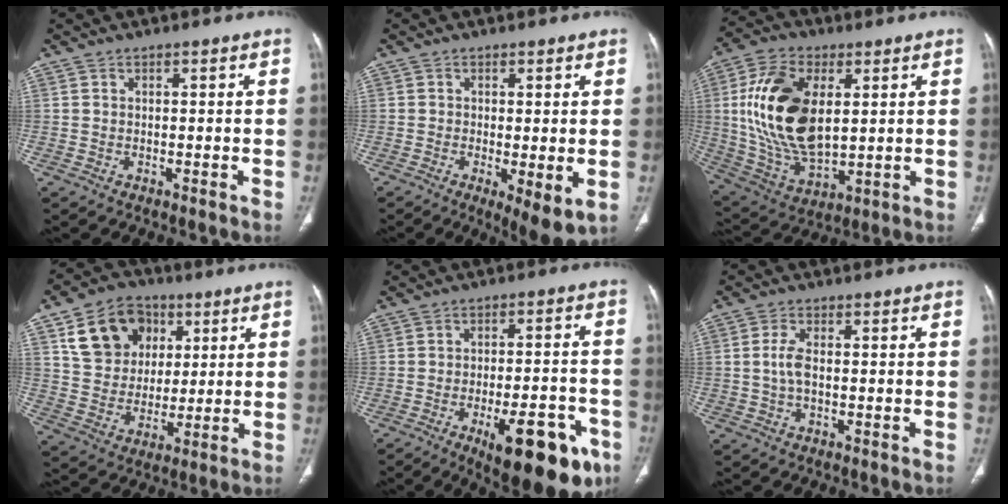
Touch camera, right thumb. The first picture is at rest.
{"total": 6.5, "force": [-1.5, 2.0, 6.0], "torque": [-0.097, -0.024, -0.023]}
{"total": 20.1, "force": [3.4, 11.0, 16.4], "torque": [-0.315, -0.015, 0.070]}
{"total": 14.7, "force": [5.9, 11.5, 6.9], "torque": [-0.087, -0.005, 0.106]}
{"total": 18.2, "force": [-9.0, 6.9, 14.2], "torque": [-0.136, 0.041, -0.113]}
{"total": 3.5, "force": [-0.1, 1.7, 3.1], "torque": [-0.073, 0.006, -0.003]}